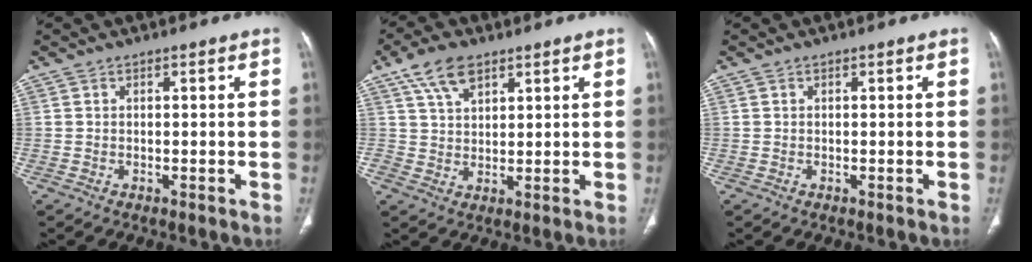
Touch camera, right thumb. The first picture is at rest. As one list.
[{"total": 7.1, "force": [4.2, 3.8, 4.2], "torque": [-0.066, -0.006, 0.080]}, {"total": 0.0}]